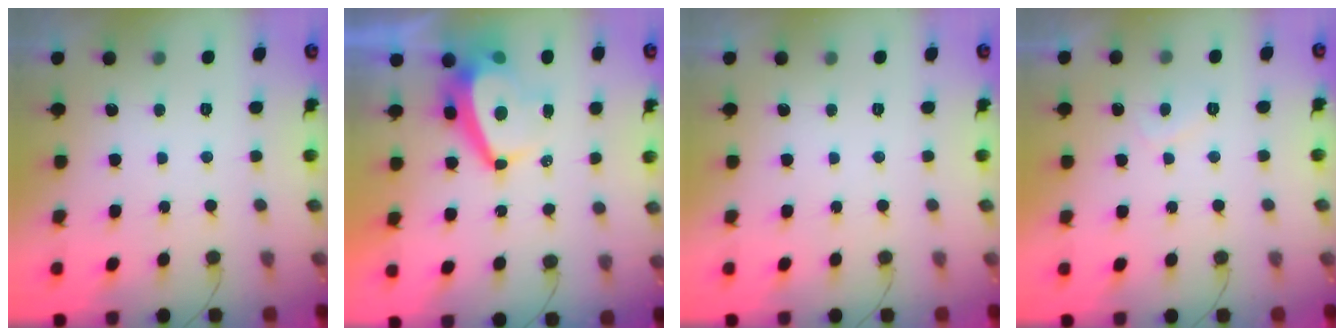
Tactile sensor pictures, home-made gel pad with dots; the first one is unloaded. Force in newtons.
{"total": 8.4, "press": 8.4, "slide": 0.9}
{"total": 0.0}
{"total": 2.1, "press": 2.0, "slide": 0.8}